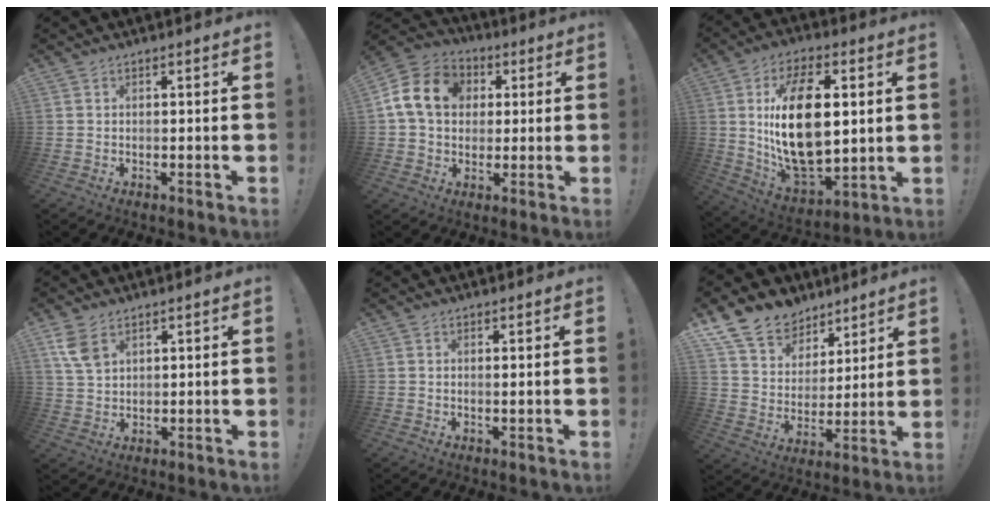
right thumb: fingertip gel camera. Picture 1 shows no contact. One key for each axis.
{"total": 15.1, "fx": 3.1, "fy": 12.0, "fz": 8.7, "tx": -0.145, "ty": 0.011, "tz": 0.063}
{"total": 22.9, "fx": 4.1, "fy": 12.7, "fz": 18.6, "tx": -0.353, "ty": -0.018, "tz": 0.071}
{"total": 6.9, "fx": 3.5, "fy": 4.3, "fz": 4.2, "tx": -0.072, "ty": -0.014, "tz": 0.067}
{"total": 0.6, "fx": 0.3, "fy": -0.3, "fz": 0.4, "tx": 0.006, "ty": -0.007, "tz": 0.002}
{"total": 13.8, "fx": 9.8, "fy": 8.9, "fz": 3.7, "tx": -0.070, "ty": -0.072, "tz": 0.189}